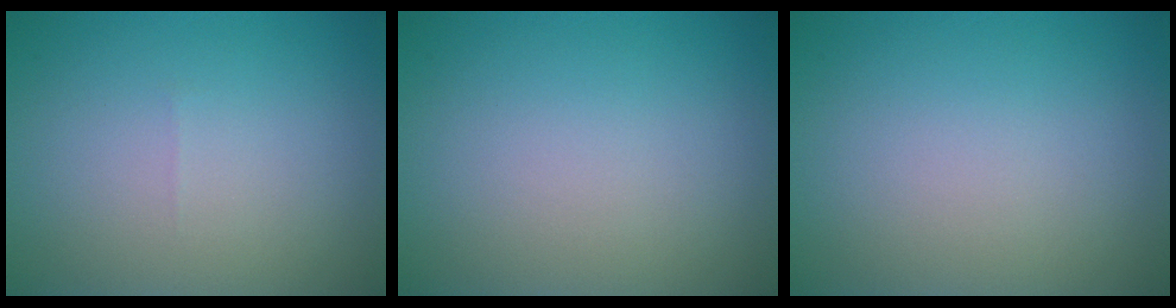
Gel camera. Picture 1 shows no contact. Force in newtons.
{"total": 0.0}
{"total": 0.0}